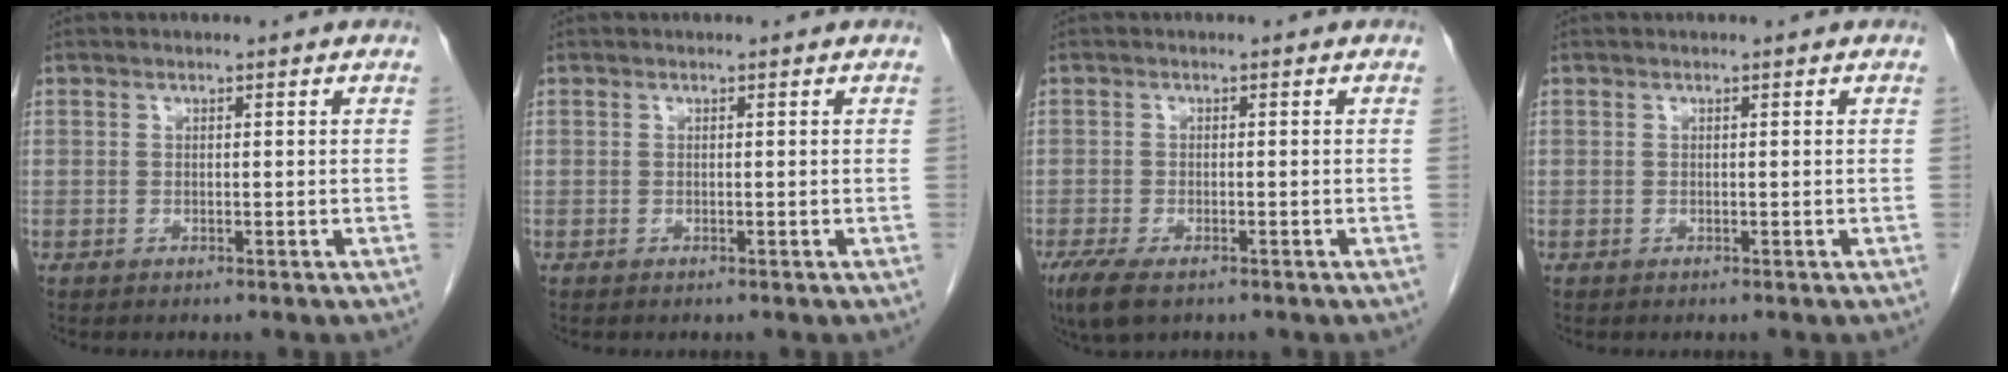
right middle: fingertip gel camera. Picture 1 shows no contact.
{"total": 0.0}
{"total": 5.0, "force": [-3.3, 1.7, 3.4], "torque": [-0.073, -0.014, -0.054]}
{"total": 0.0}